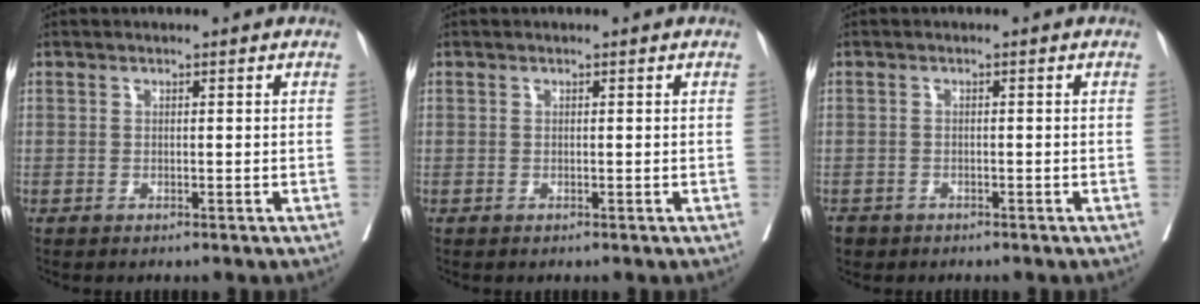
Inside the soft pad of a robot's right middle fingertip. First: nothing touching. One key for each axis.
{"total": 0.0}
{"total": 2.6, "fx": -2.1, "fy": 1.5, "fz": 0.6, "tx": -0.017, "ty": -0.003, "tz": -0.034}